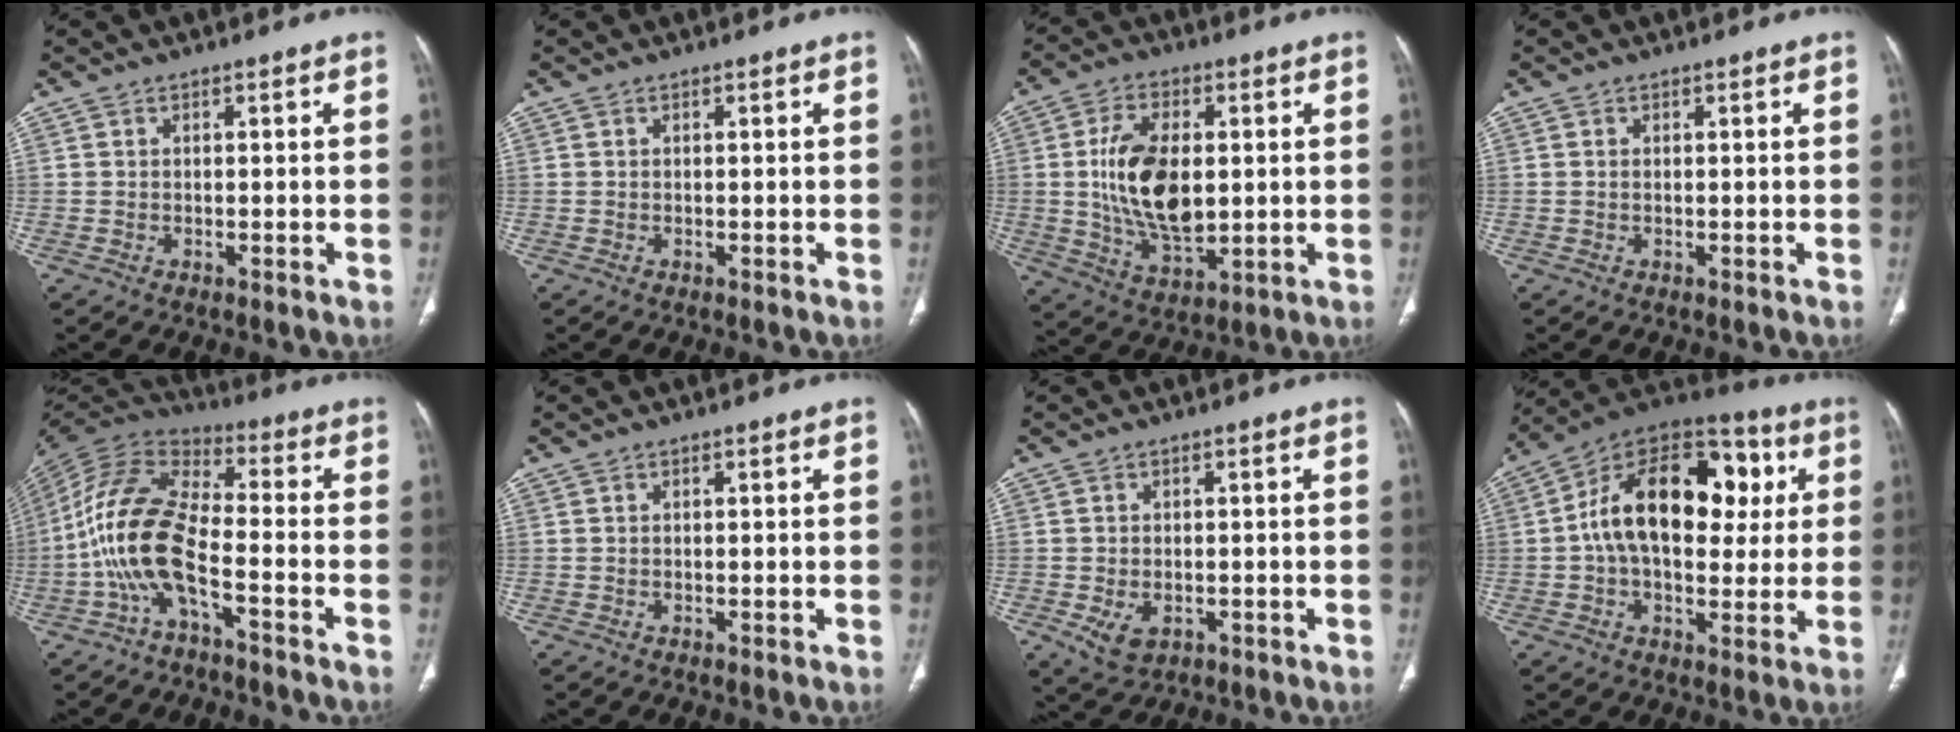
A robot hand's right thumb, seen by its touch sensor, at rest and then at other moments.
{"total": 0.0}
{"total": 15.3, "force": [0.9, 8.5, 12.8], "torque": [-0.225, -0.011, 0.025]}
{"total": 0.0}
{"total": 14.6, "force": [-5.1, 5.7, 12.4], "torque": [-0.268, 0.060, -0.105]}
{"total": 0.0}
{"total": 4.8, "force": [-1.4, 3.3, 3.1], "torque": [-0.054, 0.001, -0.011]}
{"total": 23.2, "force": [3.4, 14.4, 17.9], "torque": [-0.259, 0.024, 0.043]}